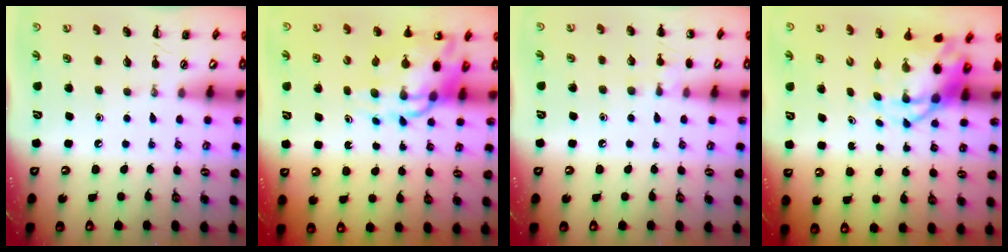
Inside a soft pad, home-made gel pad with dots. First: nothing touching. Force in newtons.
{"total": 12.4, "press": 12.0, "slide": 3.3}
{"total": 7.2, "press": 7.0, "slide": 1.7}
{"total": 6.6, "press": 6.4, "slide": 1.6}